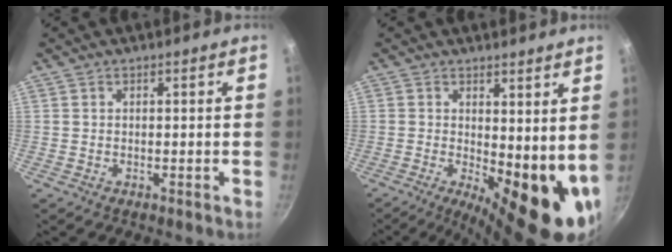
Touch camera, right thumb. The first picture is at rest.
{"total": 14.1, "force": [0.4, 5.8, 12.9], "torque": [-0.139, -0.027, 0.018]}